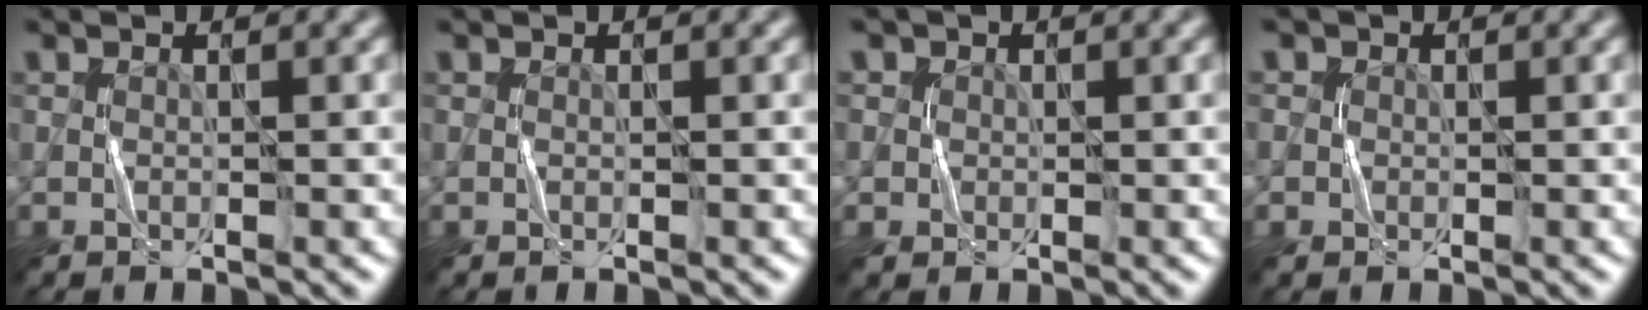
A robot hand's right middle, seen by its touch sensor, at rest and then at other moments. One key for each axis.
{"total": 0.0}
{"total": 3.2, "fx": 1.1, "fy": 2.8, "fz": 0.9, "tx": -0.011, "ty": 0.011, "tz": 0.006}
{"total": 1.8, "fx": 0.4, "fy": 1.7, "fz": 0.4, "tx": 0.000, "ty": 0.007, "tz": -0.005}